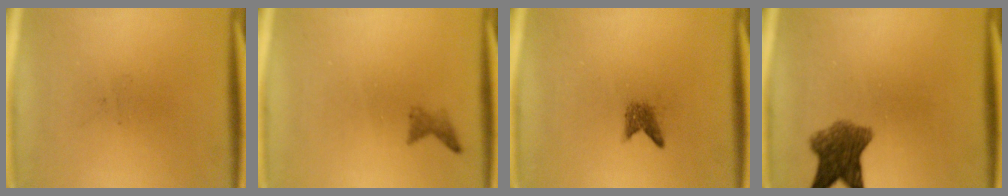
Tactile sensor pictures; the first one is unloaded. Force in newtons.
{"total": 1.1}
{"total": 1.7}
{"total": 7.0}